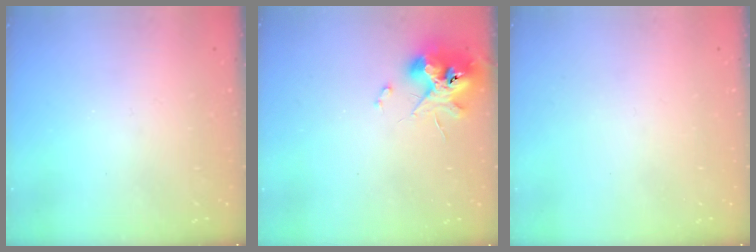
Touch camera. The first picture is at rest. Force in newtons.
{"total": 11.9, "press": 11.8, "slide": 1.1}
{"total": 0.0}